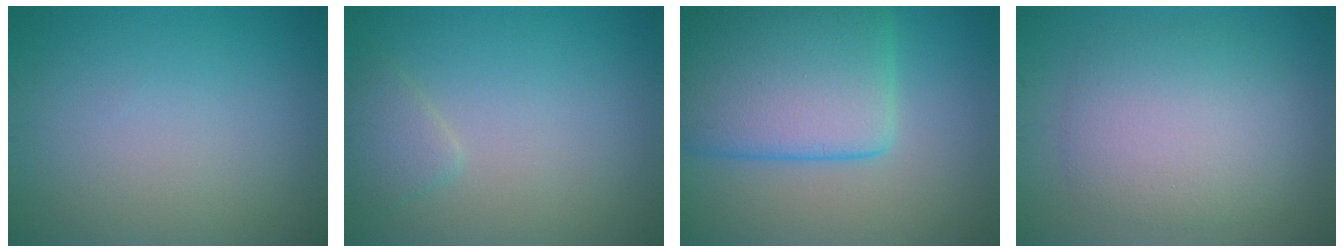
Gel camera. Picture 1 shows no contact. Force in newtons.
{"total": 1.6, "press": 1.6, "slide": 0.2}
{"total": 10.4, "press": 10.4, "slide": 0.2}
{"total": 6.0, "press": 6.0, "slide": 0.3}